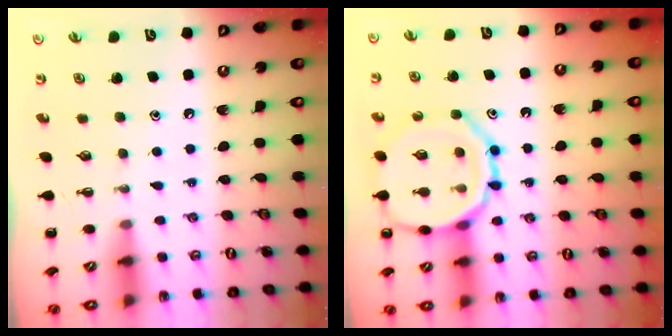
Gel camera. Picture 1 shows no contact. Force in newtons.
{"total": 14.6, "press": 14.6, "slide": 1.6}